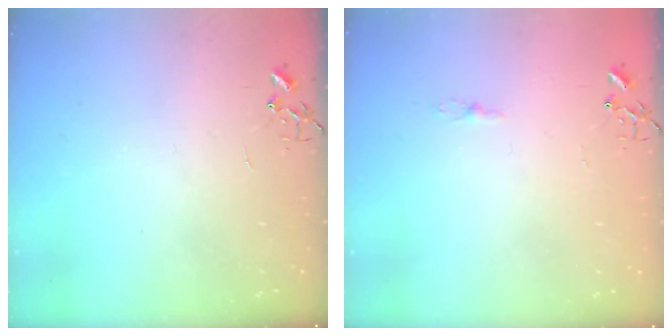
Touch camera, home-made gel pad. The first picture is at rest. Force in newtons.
{"total": 3.4, "press": 3.4, "slide": 0.4}